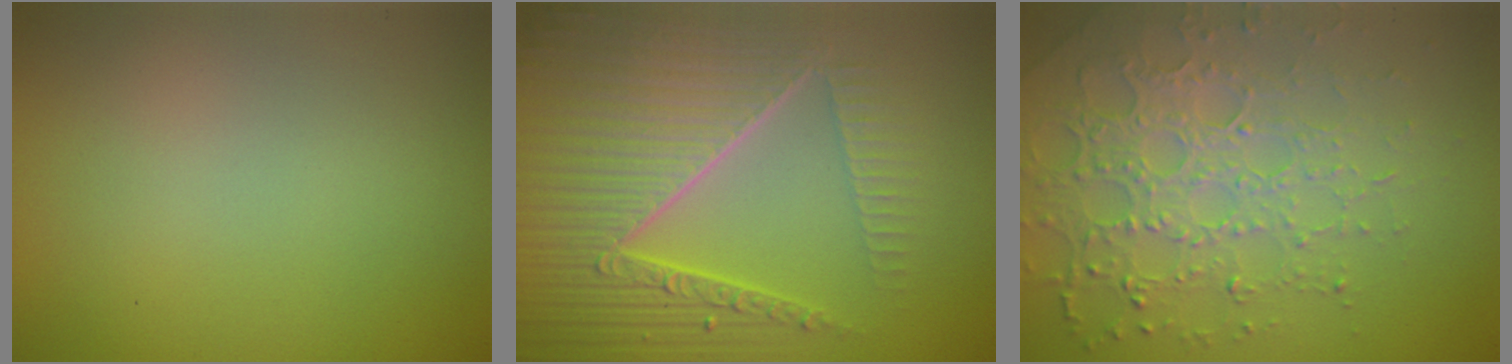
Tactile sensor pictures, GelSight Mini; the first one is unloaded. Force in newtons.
{"total": 9.0, "press": 6.2, "slide": 6.6}
{"total": 5.5, "press": 4.5, "slide": 3.3}